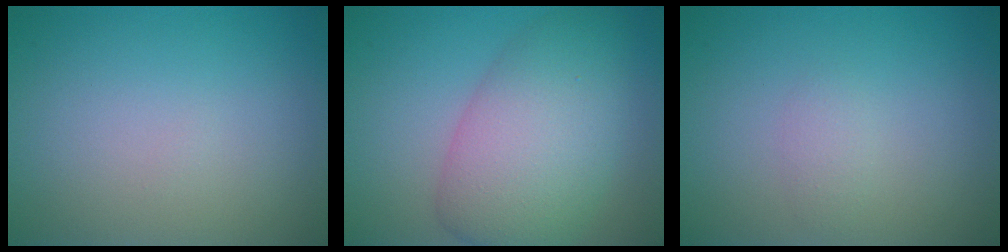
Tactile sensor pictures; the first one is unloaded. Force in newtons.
{"total": 6.3, "press": 6.2, "slide": 0.6}
{"total": 1.1, "press": 1.1, "slide": 0.0}